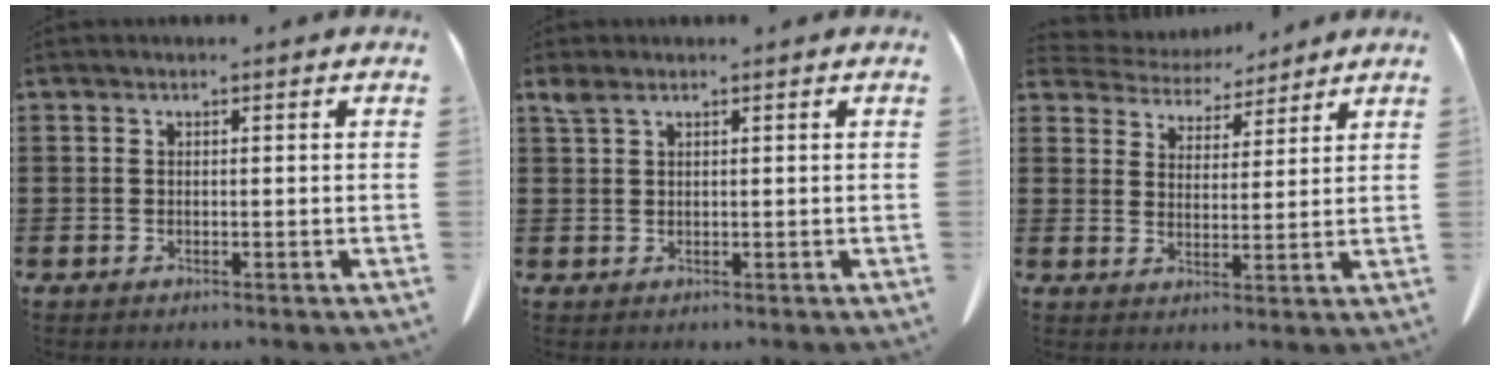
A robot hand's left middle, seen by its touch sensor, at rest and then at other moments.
{"total": 1.4, "force": [0.9, 0.7, 0.9], "torque": [-0.023, 0.002, 0.016]}
{"total": 3.9, "force": [3.7, 1.4, 0.0], "torque": [-0.023, -0.018, 0.062]}